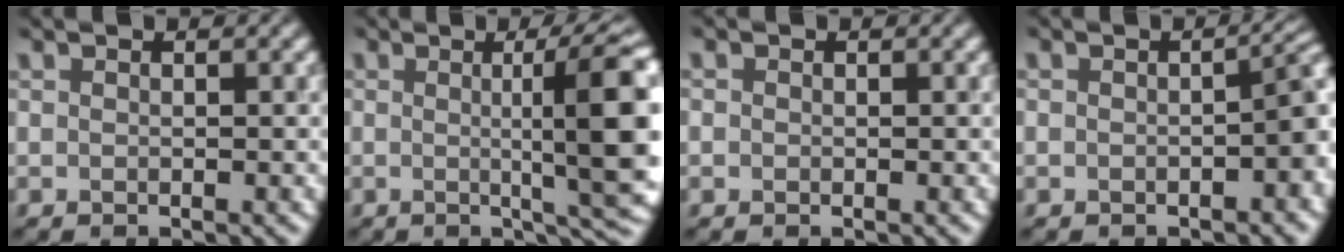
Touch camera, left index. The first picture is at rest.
{"total": 10.0, "force": [0.5, 1.9, 9.9], "torque": [-0.117, 0.006, 0.008]}
{"total": 0.6, "force": [0.1, 0.6, 0.1], "torque": [0.001, -0.003, -0.003]}
{"total": 3.6, "force": [-1.0, 1.6, 3.0], "torque": [-0.030, 0.005, -0.015]}